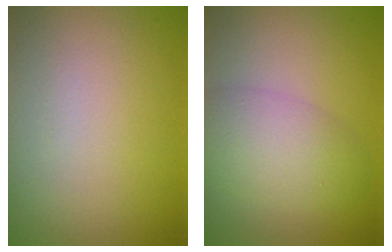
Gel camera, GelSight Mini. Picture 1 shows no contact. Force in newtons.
{"total": 4.7, "press": 4.7, "slide": 0.1}